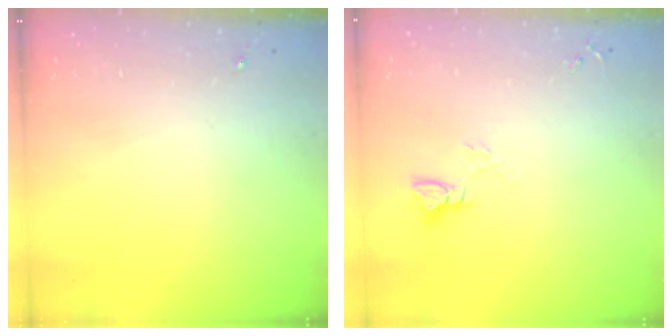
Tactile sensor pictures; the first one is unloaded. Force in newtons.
{"total": 2.8, "press": 2.8, "slide": 0.2}